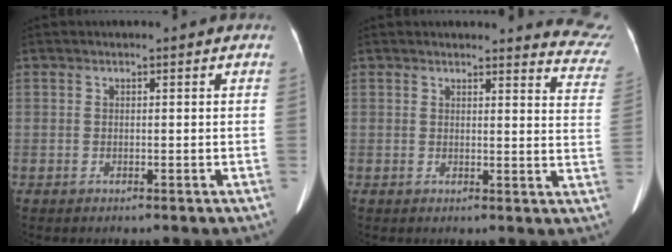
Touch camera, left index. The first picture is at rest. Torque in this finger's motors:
{"motor_torque": [0.97, -1.16, 0.09, 0.00]}